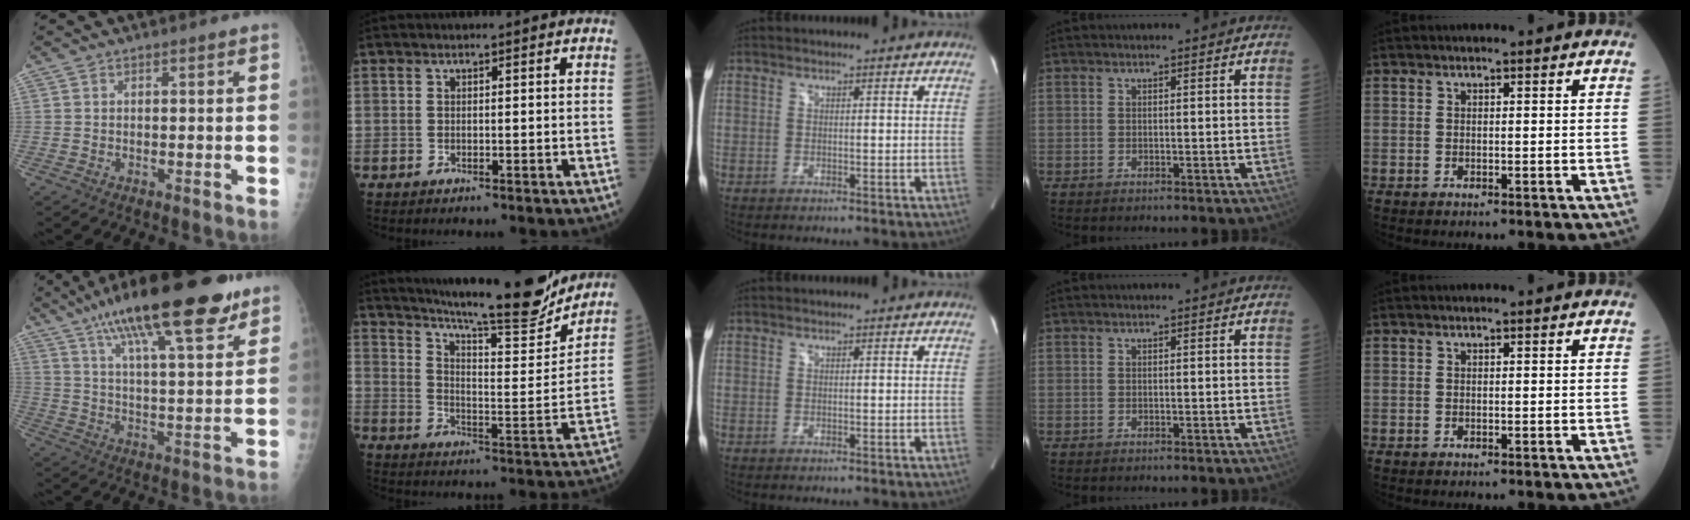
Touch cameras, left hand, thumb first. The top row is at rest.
{"thumb": {"total": 23.5, "force": [14.8, 6.3, 17.2], "torque": [-0.262, -0.029, 0.234]}, "index": {"total": 21.9, "force": [19.6, 1.6, 9.6], "torque": [-0.156, -0.043, 0.273]}}